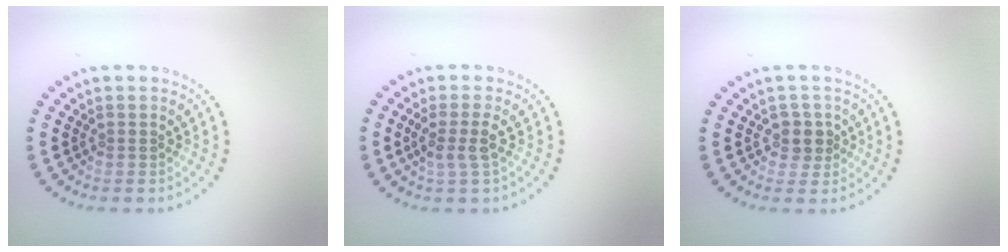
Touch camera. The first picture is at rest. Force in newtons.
{"total": 2.1, "press": 1.7, "slide": 1.2}
{"total": 1.8, "press": 1.5, "slide": 0.9}